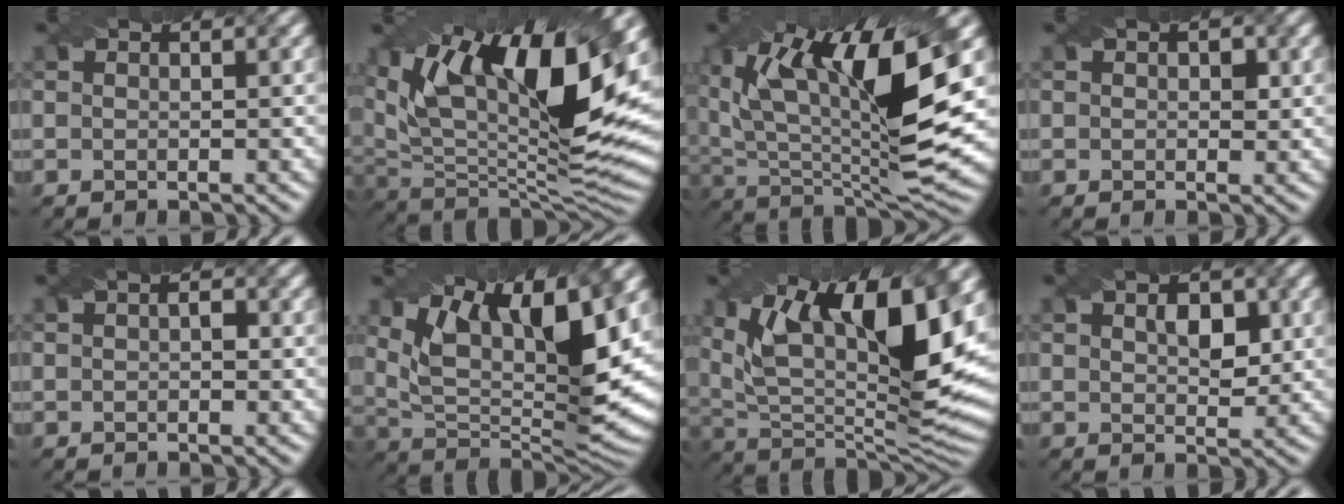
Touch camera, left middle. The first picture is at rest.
{"total": 16.6, "force": [7.2, 6.1, 13.7], "torque": [-0.248, 0.013, 0.126]}
{"total": 15.5, "force": [5.9, 5.3, 13.3], "torque": [-0.238, -0.001, 0.105]}
{"total": 1.4, "force": [0.3, 0.8, 1.1], "torque": [-0.011, -0.001, 0.004]}
{"total": 1.0, "force": [0.0, 0.6, 0.8], "torque": [-0.014, 0.003, 0.000]}
{"total": 13.8, "force": [6.4, 4.9, 11.2], "torque": [-0.199, -0.004, 0.119]}
{"total": 15.8, "force": [6.8, 5.7, 13.2], "torque": [-0.234, 0.003, 0.120]}
{"total": 3.1, "force": [0.9, 1.8, 2.3], "torque": [-0.034, -0.001, 0.018]}